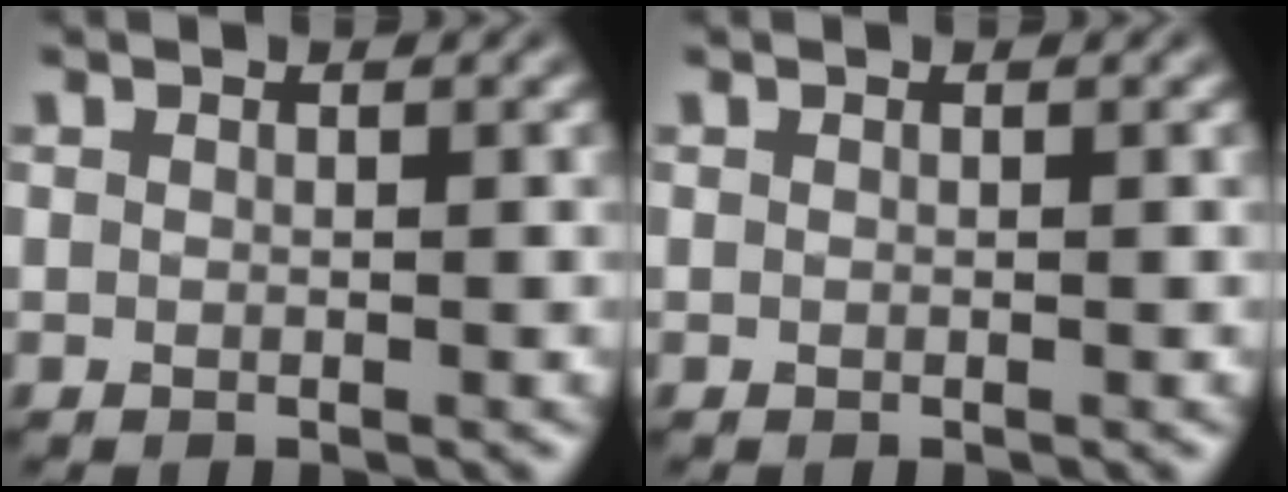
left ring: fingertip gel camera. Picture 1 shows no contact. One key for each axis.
{"total": 0.0}